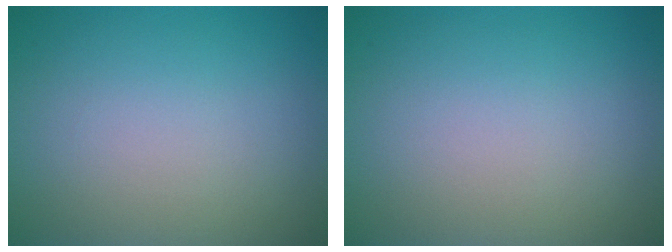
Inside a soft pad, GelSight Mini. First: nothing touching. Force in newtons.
{"total": 0.0}